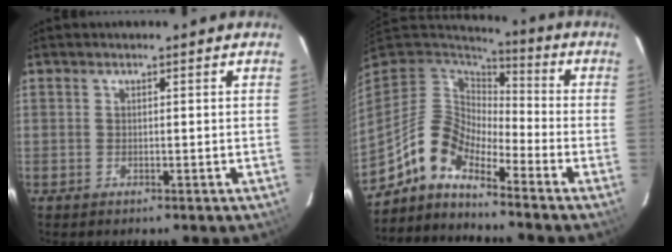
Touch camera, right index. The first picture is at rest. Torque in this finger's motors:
{"motor_torque": [0.28, -0.16, -0.33, -0.21]}